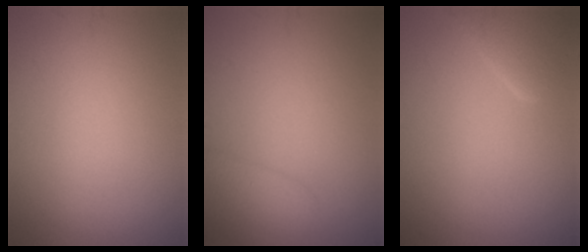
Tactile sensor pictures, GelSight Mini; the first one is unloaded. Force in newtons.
{"total": 2.7, "press": 2.7, "slide": 0.2}
{"total": 2.3, "press": 2.3, "slide": 0.2}